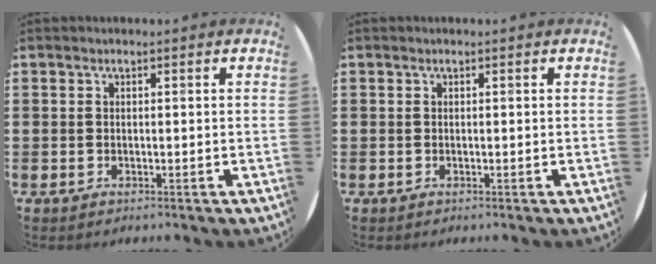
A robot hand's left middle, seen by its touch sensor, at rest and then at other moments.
{"total": 0.0}